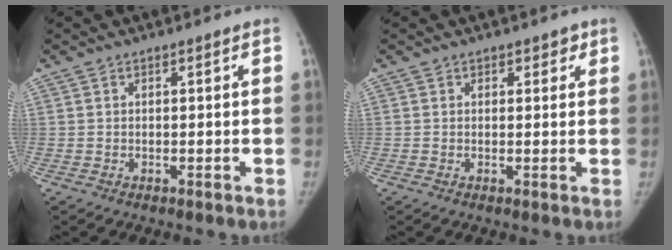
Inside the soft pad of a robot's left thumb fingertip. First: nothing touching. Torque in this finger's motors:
{"motor_torque": [-0.17, 0.04, 0.03, 0.07, 0.00]}